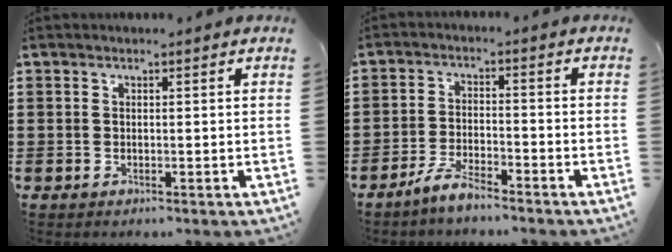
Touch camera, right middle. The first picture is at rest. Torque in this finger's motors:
{"motor_torque": [0.77, -0.38, 0.05, 0.04]}